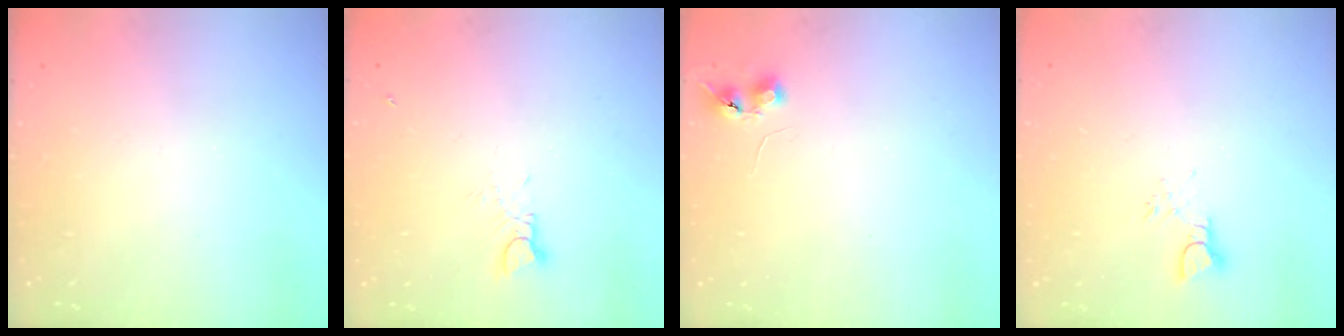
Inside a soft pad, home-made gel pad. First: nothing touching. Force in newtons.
{"total": 3.0, "press": 2.9, "slide": 0.3}
{"total": 5.2, "press": 5.1, "slide": 0.9}
{"total": 3.4, "press": 3.4, "slide": 0.3}